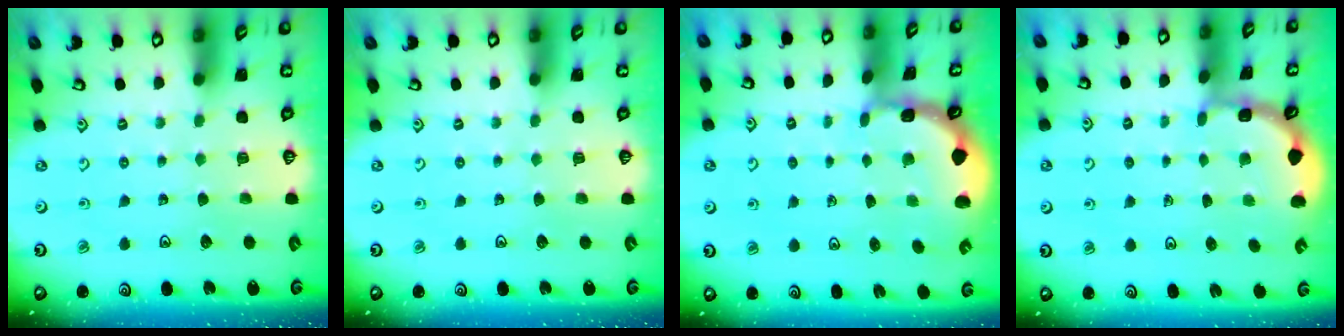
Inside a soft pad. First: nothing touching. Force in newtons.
{"total": 0.0}
{"total": 1.0, "press": 1.0, "slide": 0.2}
{"total": 2.1, "press": 2.1, "slide": 0.2}